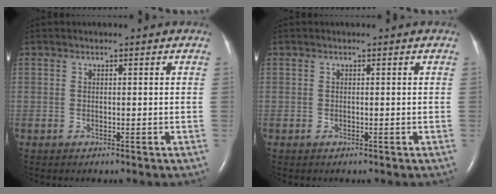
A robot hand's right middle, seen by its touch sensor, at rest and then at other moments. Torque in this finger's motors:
{"motor_torque": [0.16, -0.63, 0.00, 0.00]}